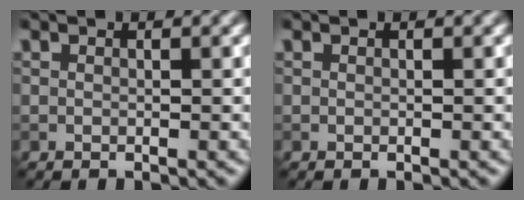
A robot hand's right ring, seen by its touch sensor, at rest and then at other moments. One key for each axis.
{"total": 0.0}